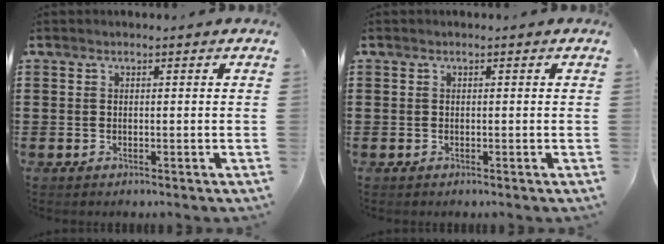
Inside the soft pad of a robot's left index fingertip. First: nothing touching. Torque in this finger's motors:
{"motor_torque": [0.00, 0.00, 0.00, 0.00]}